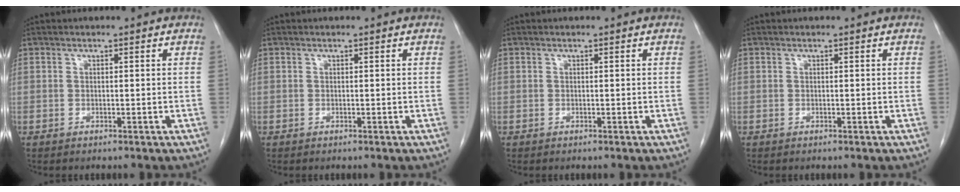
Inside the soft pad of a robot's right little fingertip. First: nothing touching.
{"total": 0.0}
{"total": 0.0}
{"total": 0.0}